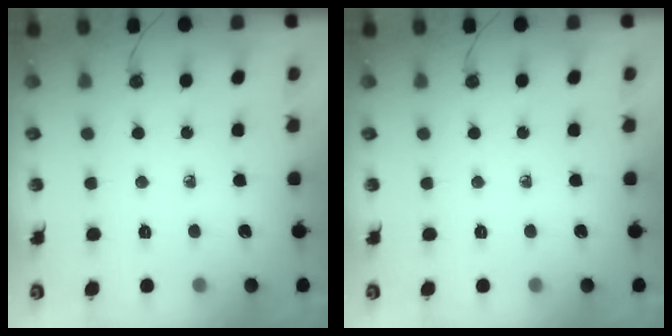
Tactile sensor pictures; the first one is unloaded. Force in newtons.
{"total": 0.0}